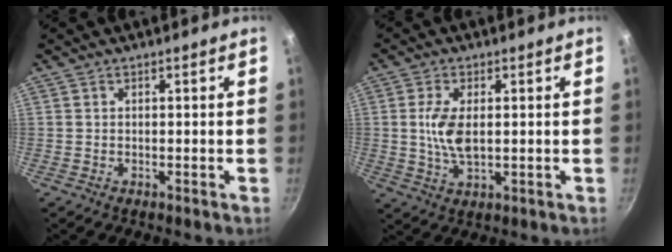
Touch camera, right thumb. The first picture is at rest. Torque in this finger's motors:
{"motor_torque": [0.70, 1.18, 0.89, 0.61, 0.25]}